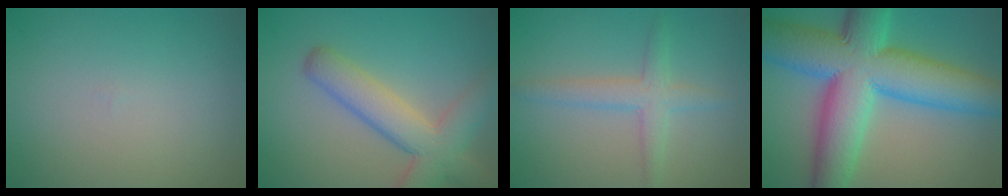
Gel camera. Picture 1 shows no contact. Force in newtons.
{"total": 6.3, "press": 6.3, "slide": 0.4}
{"total": 2.7, "press": 2.7, "slide": 0.2}
{"total": 13.7, "press": 13.7, "slide": 0.2}